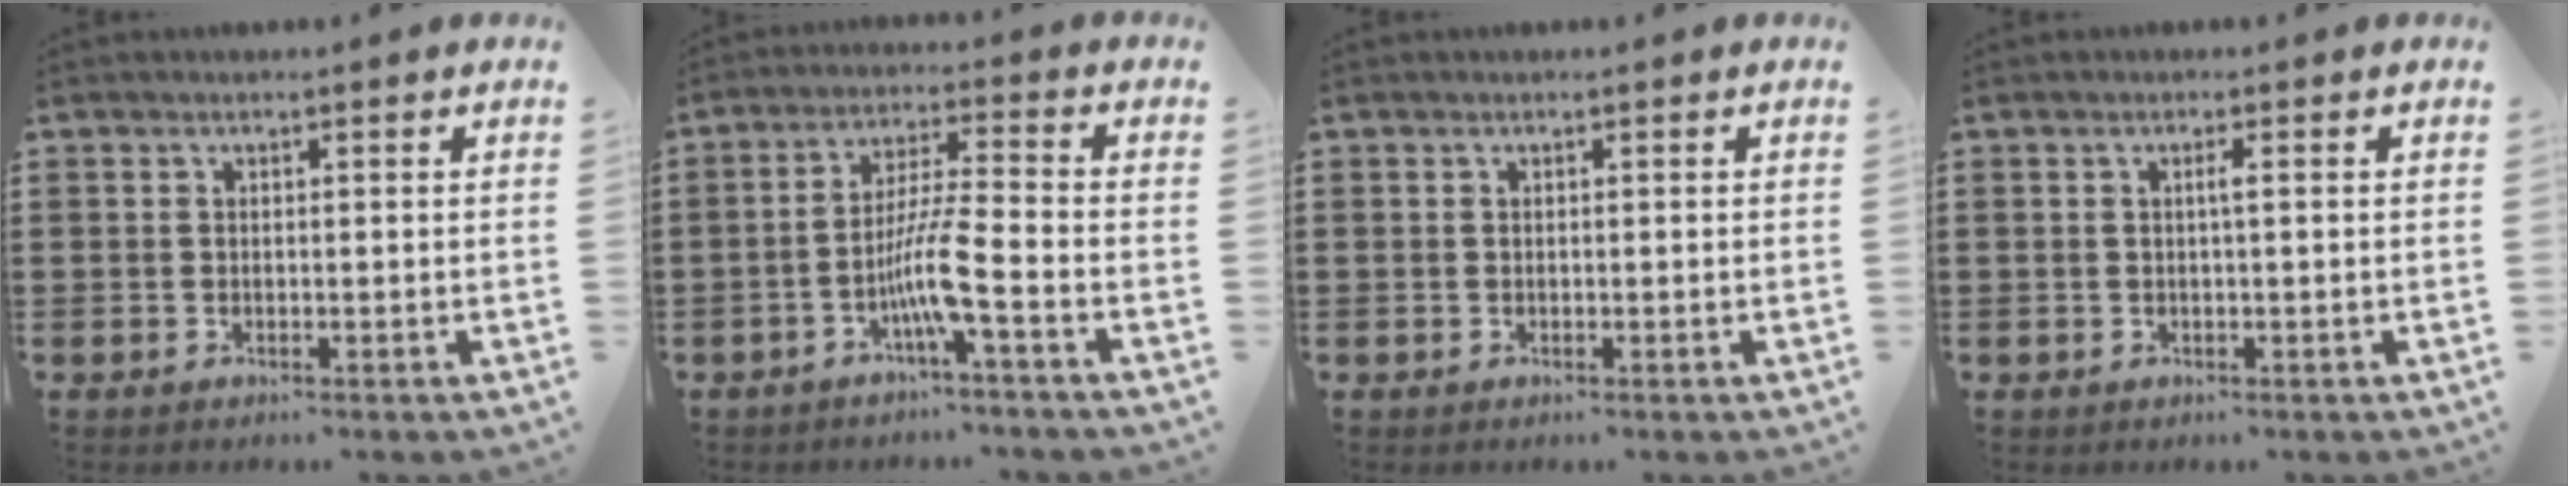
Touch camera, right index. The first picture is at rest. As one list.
[{"total": 7.6, "force": [-3.3, 0.2, 6.8], "torque": [-0.143, -0.009, -0.069]}, {"total": 0.0}, {"total": 1.1, "force": [0.0, -0.1, 1.0], "torque": [-0.020, -0.003, -0.001]}]